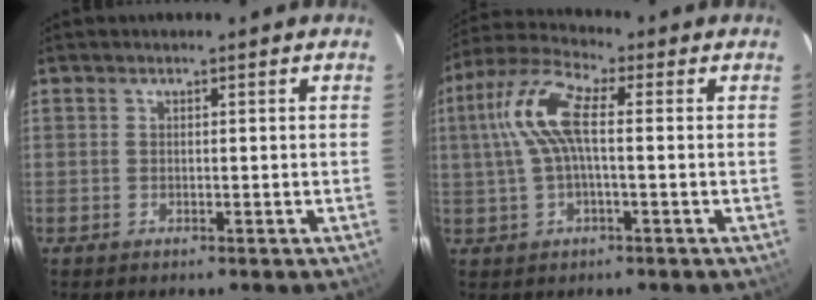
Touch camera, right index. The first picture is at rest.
{"total": 10.4, "force": [1.0, 3.5, 9.8], "torque": [-0.204, 0.019, 0.017]}